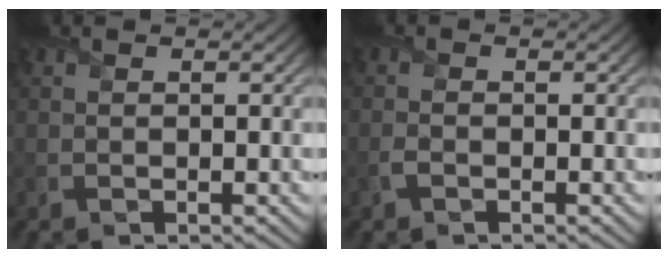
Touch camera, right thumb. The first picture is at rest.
{"total": 1.1, "force": [-0.7, 0.5, 0.7], "torque": [-0.019, 0.000, -0.015]}